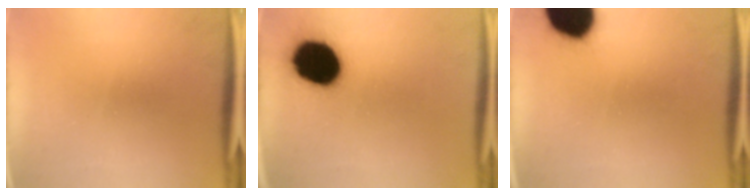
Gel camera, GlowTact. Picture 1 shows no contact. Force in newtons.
{"total": 16.6}
{"total": 18.1}